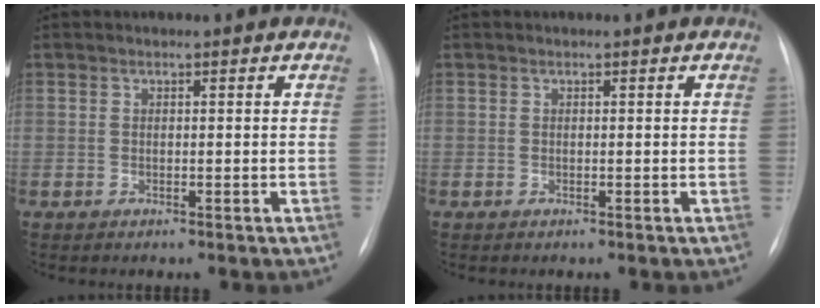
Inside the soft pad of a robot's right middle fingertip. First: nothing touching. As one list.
[{"total": 0.0}]